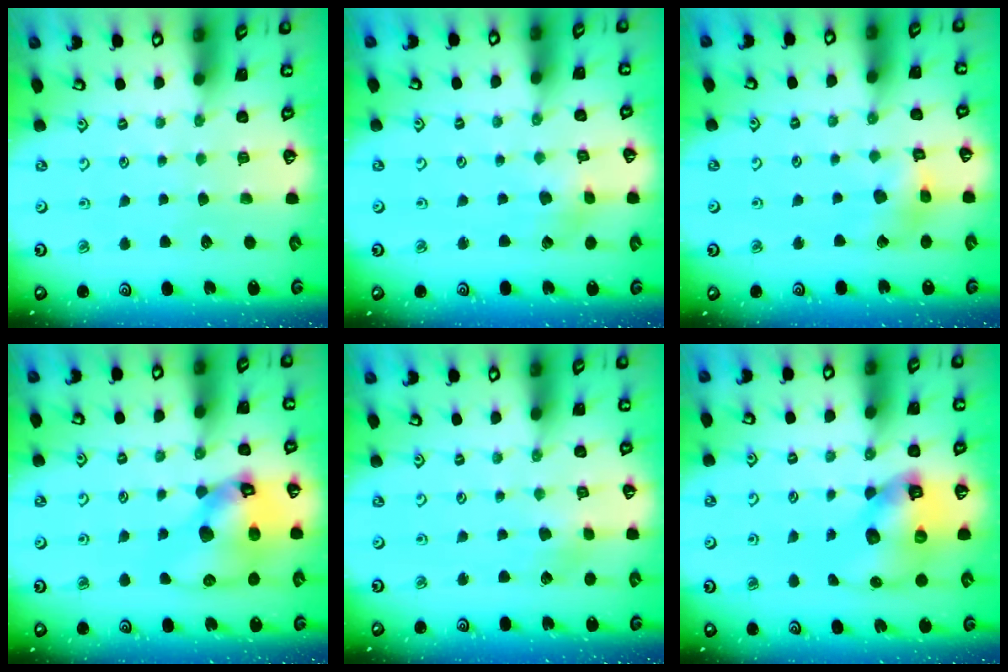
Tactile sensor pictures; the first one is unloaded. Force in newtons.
{"total": 2.3, "press": 2.3, "slide": 0.3}
{"total": 7.0, "press": 7.0, "slide": 0.7}
{"total": 16.3, "press": 16.2, "slide": 2.3}
{"total": 2.9, "press": 2.9, "slide": 0.3}
{"total": 12.5, "press": 12.3, "slide": 2.1}